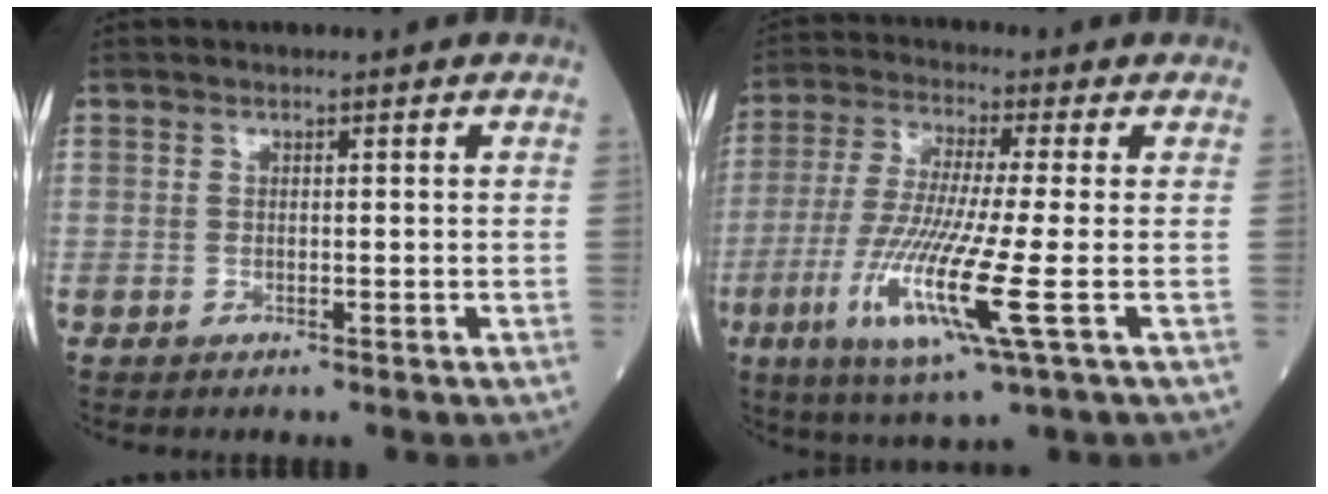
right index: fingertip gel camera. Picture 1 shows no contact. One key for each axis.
{"total": 13.3, "fx": -3.9, "fy": 0.1, "fz": 12.7, "tx": -0.266, "ty": -0.027, "tz": -0.079}